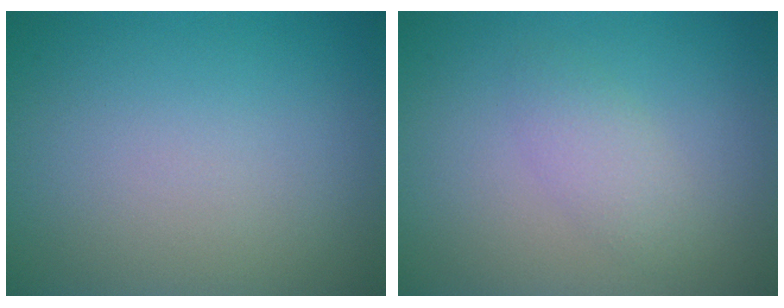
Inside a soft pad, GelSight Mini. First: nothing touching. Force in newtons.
{"total": 1.9, "press": 1.9, "slide": 0.1}